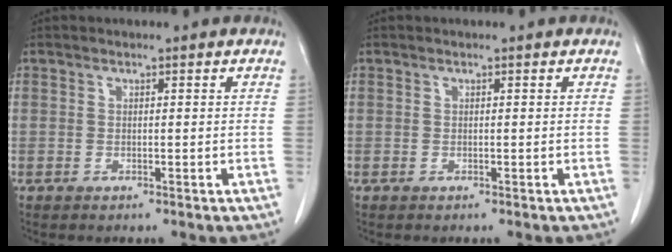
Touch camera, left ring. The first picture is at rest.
{"total": 0.0}